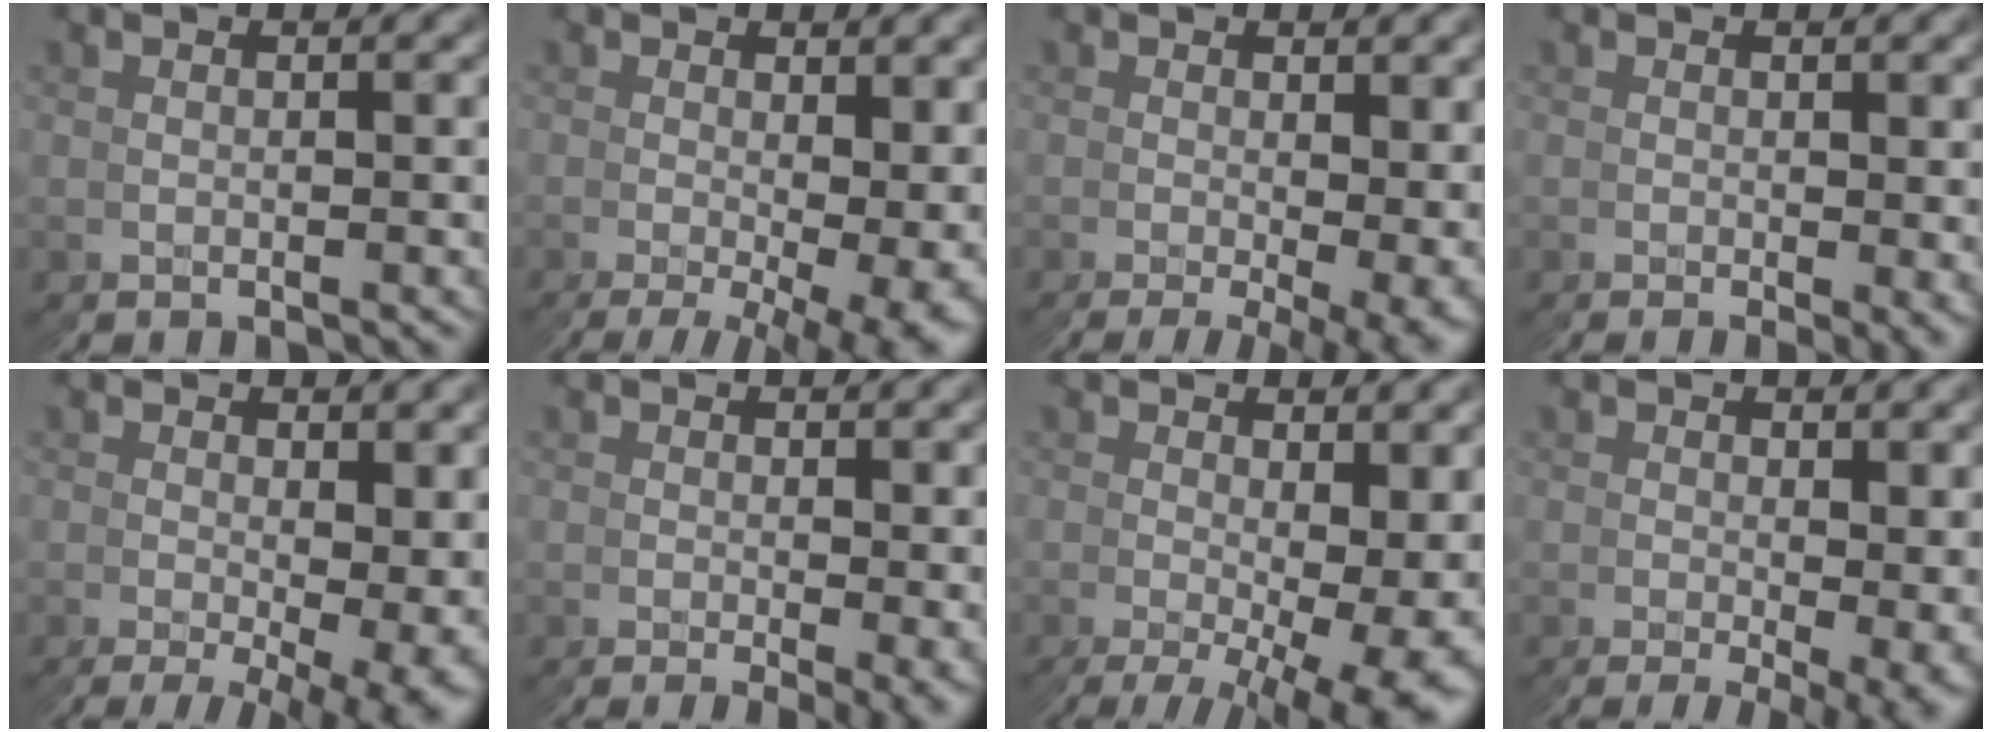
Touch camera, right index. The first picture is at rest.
{"total": 9.0, "force": [-3.9, 3.0, 7.5], "torque": [-0.100, -0.034, -0.038]}
{"total": 6.2, "force": [-2.8, 0.9, 5.5], "torque": [-0.071, -0.022, -0.027]}
{"total": 1.2, "force": [0.0, -0.6, 1.0], "torque": [-0.015, -0.004, 0.001]}
{"total": 8.3, "force": [-3.5, 2.4, 7.1], "torque": [-0.093, -0.028, -0.034]}
{"total": 2.6, "force": [-0.8, -0.3, 2.5], "torque": [-0.030, -0.010, -0.008]}
{"total": 9.7, "force": [-3.6, 3.2, 8.4], "torque": [-0.112, -0.040, -0.029]}
{"total": 5.3, "force": [-2.1, 0.6, 4.9], "torque": [-0.061, -0.019, -0.019]}